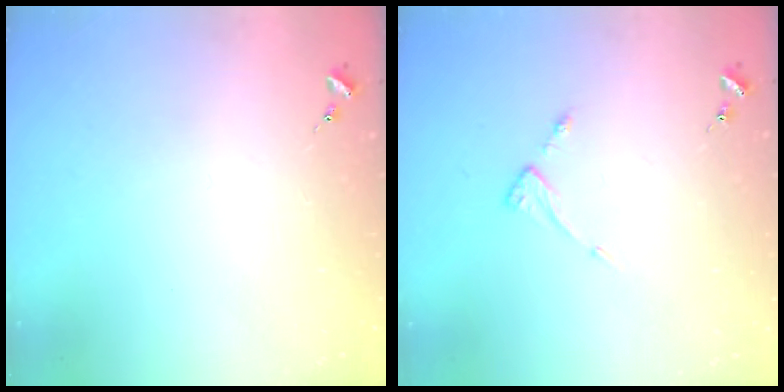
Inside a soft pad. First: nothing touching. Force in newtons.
{"total": 3.9, "press": 3.9, "slide": 0.5}